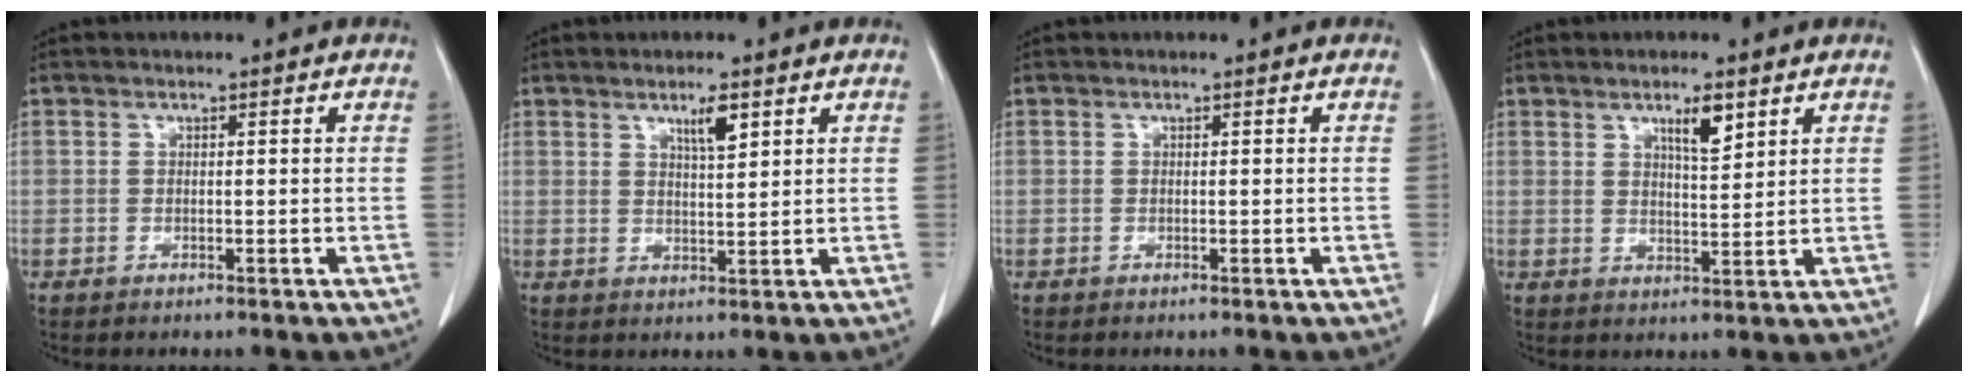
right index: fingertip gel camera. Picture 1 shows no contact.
{"total": 3.5, "force": [2.1, 0.5, 2.8], "torque": [-0.049, -0.003, 0.037]}
{"total": 0.0}
{"total": 4.5, "force": [2.7, 0.9, 3.5], "torque": [-0.061, -0.003, 0.046]}